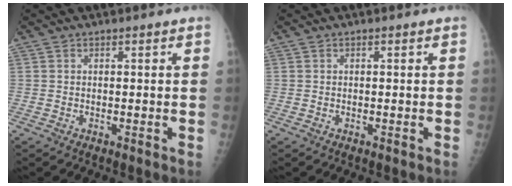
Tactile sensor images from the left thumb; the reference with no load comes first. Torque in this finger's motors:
{"motor_torque": [0.00, 0.00, 0.00, 0.00, 0.00]}